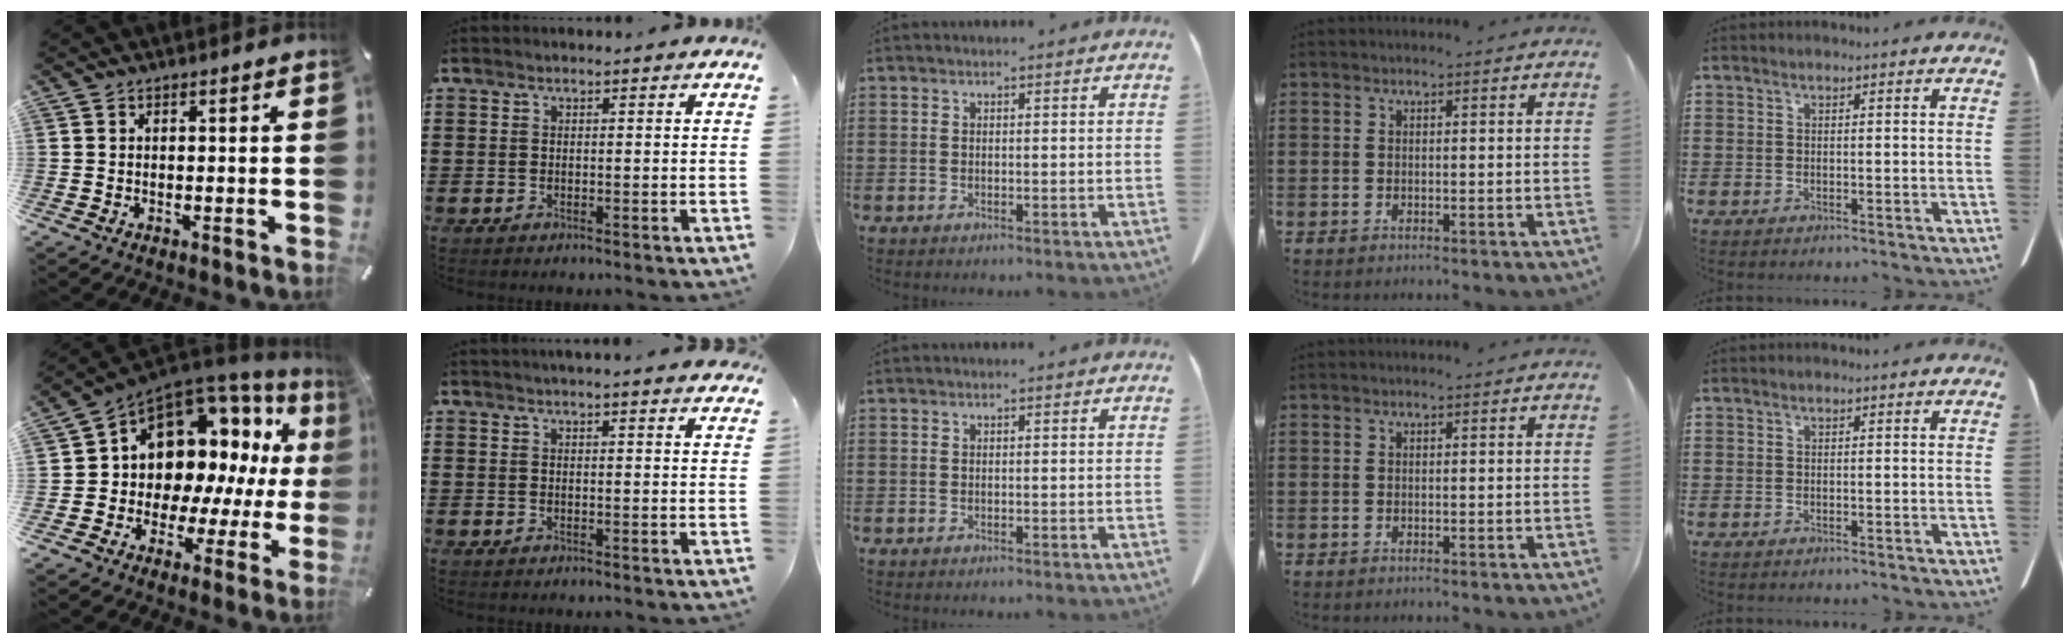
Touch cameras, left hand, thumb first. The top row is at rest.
{"thumb": {"total": 12.8, "force": [5.7, 9.7, 6.0], "torque": [-0.100, -0.063, 0.109]}, "index": {"total": 1.9, "force": [1.8, -0.2, 0.4], "torque": [-0.011, -0.001, 0.036]}}